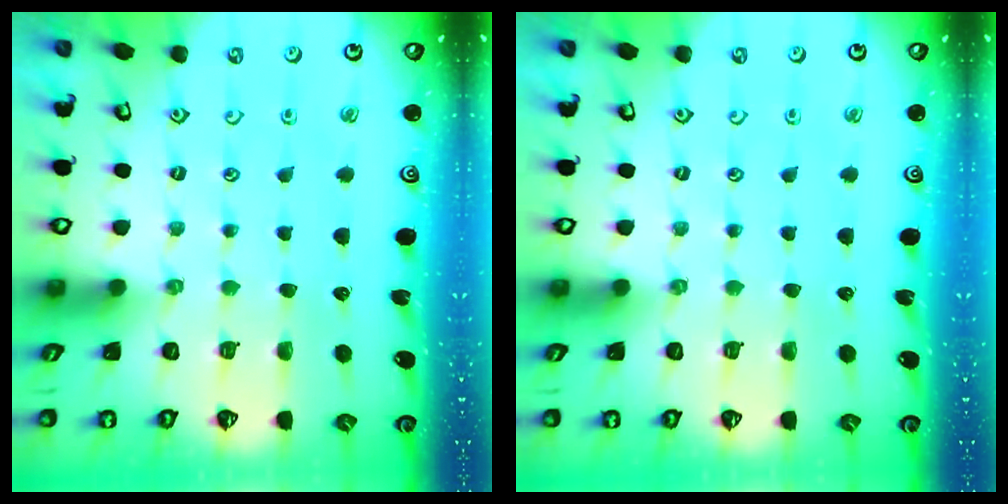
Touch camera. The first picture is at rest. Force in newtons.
{"total": 0.0}